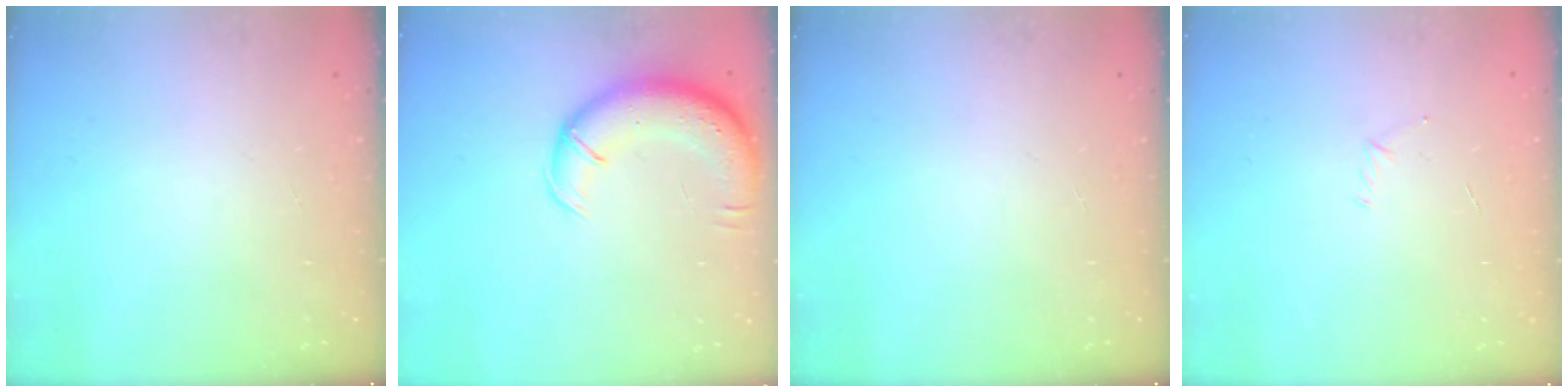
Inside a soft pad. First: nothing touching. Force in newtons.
{"total": 13.4, "press": 12.9, "slide": 3.5}
{"total": 0.0}
{"total": 2.9, "press": 2.8, "slide": 0.8}